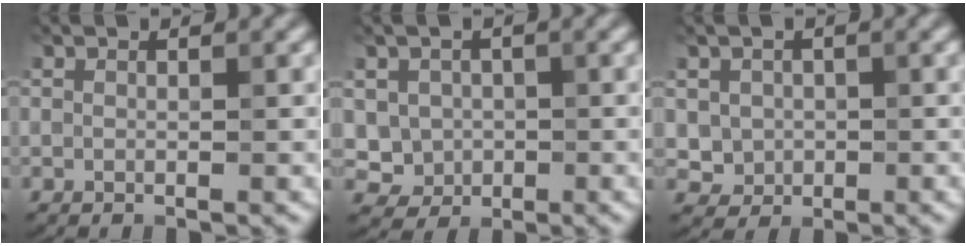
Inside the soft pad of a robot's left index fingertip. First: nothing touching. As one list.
[{"total": 2.8, "force": [0.1, 2.7, 0.9], "torque": [-0.014, -0.007, 0.002]}, {"total": 2.2, "force": [0.1, 2.1, 0.6], "torque": [-0.008, -0.006, 0.005]}]